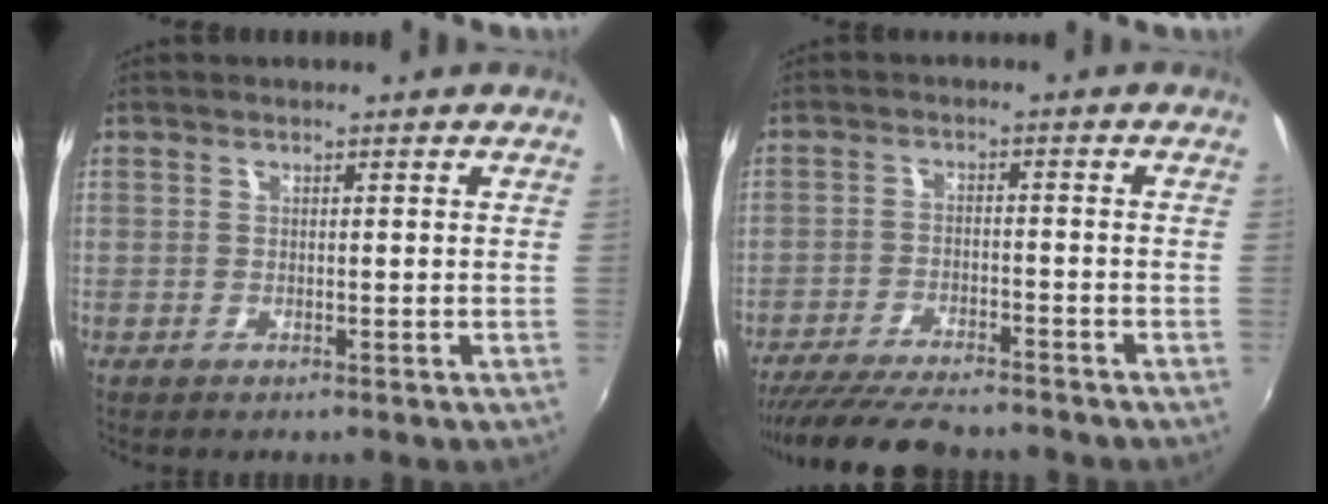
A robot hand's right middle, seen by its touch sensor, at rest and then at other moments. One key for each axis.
{"total": 13.5, "fx": -11.9, "fy": 2.5, "fz": 5.9, "tx": -0.132, "ty": -0.022, "tz": -0.194}